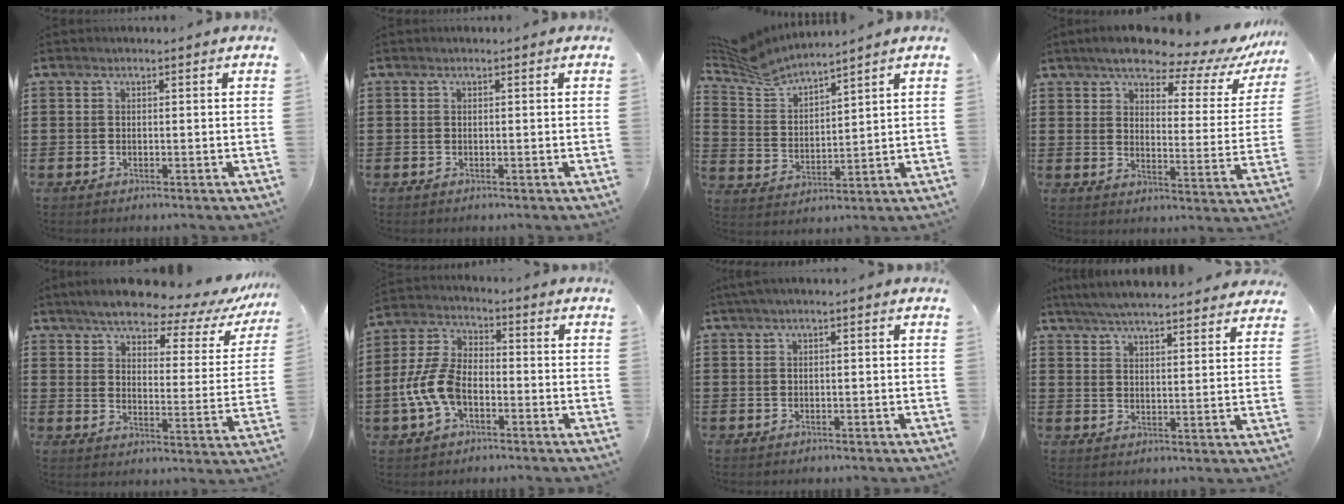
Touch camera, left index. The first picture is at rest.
{"total": 0.0}
{"total": 5.4, "force": [5.1, 0.8, 1.6], "torque": [-0.057, -0.023, 0.089]}
{"total": 8.6, "force": [7.6, 2.0, 3.7], "torque": [-0.084, -0.047, 0.127]}
{"total": 6.8, "force": [6.1, 1.1, 2.6], "torque": [-0.074, -0.041, 0.104]}
{"total": 8.2, "force": [-3.2, 4.7, 5.9], "torque": [-0.157, 0.000, -0.069]}
{"total": 0.8, "force": [-0.2, 0.1, 0.8], "torque": [-0.012, -0.004, -0.002]}
{"total": 5.4, "force": [5.3, 0.0, 1.3], "torque": [-0.044, -0.022, 0.094]}